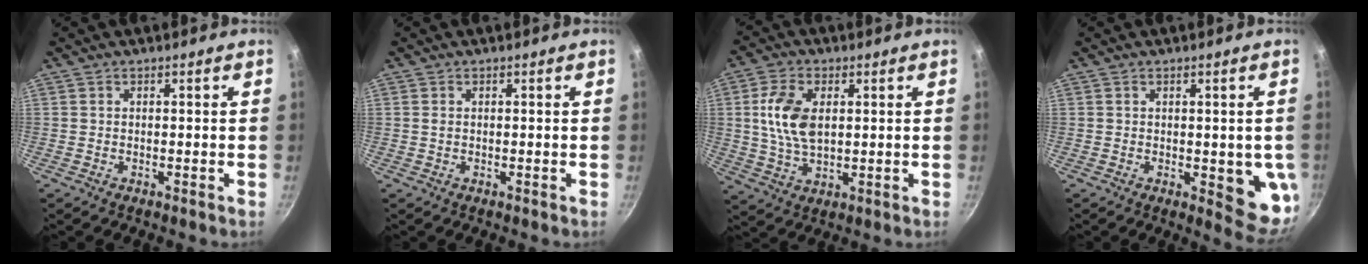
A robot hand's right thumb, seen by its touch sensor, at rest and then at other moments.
{"total": 0.7, "force": [0.1, 0.5, 0.4], "torque": [-0.008, 0.001, 0.001]}
{"total": 10.1, "force": [1.8, 6.0, 8.0], "torque": [-0.147, -0.004, 0.035]}
{"total": 8.4, "force": [-0.7, 3.4, 7.6], "torque": [-0.064, -0.013, -0.004]}